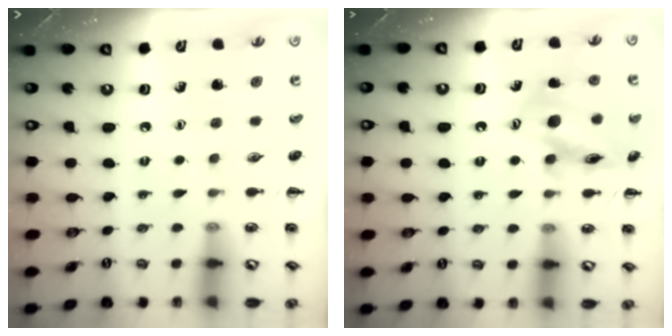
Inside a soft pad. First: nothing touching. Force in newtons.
{"total": 15.1, "press": 15.0, "slide": 1.9}